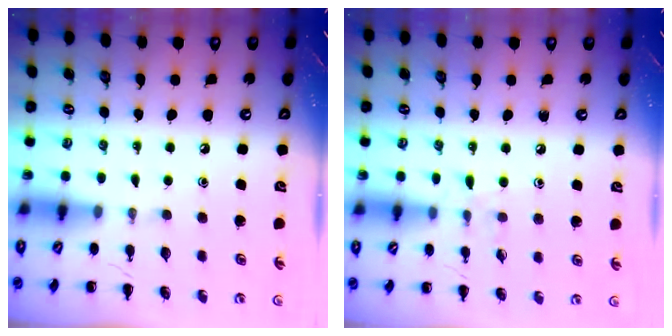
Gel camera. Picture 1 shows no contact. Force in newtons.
{"total": 6.9, "press": 6.7, "slide": 1.9}